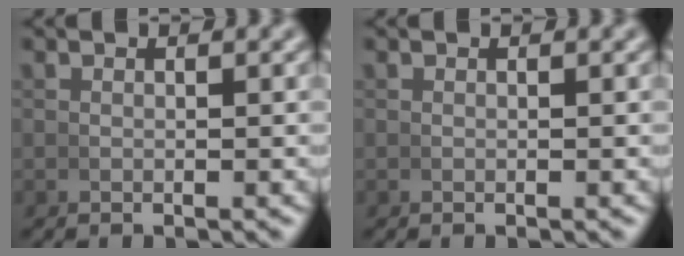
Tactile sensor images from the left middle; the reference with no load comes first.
{"total": 0.0}